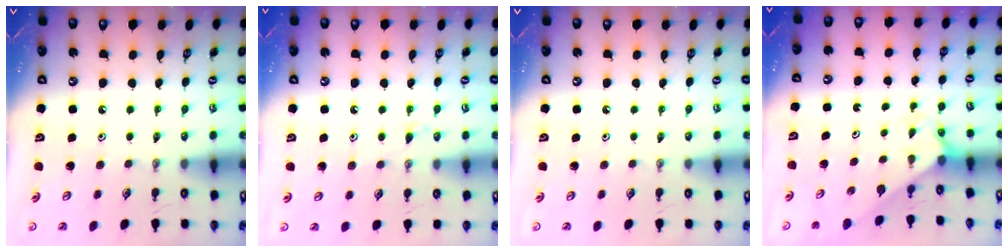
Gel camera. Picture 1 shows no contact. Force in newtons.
{"total": 4.1, "press": 4.1, "slide": 0.5}
{"total": 0.0}
{"total": 2.4, "press": 2.4, "slide": 0.1}